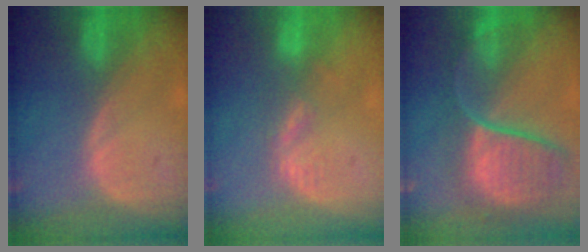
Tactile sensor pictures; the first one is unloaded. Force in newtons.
{"total": 3.2, "press": 2.6, "slide": 1.9}
{"total": 10.9, "press": 9.8, "slide": 4.8}